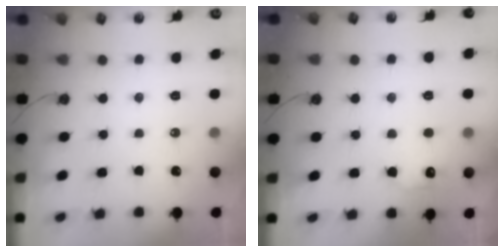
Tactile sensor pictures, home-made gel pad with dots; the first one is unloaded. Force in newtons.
{"total": 6.9, "press": 6.9, "slide": 0.4}